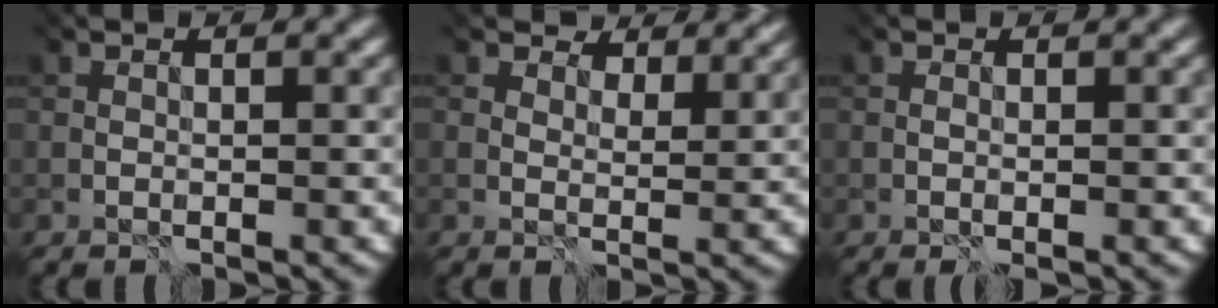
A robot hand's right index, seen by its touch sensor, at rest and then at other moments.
{"total": 5.3, "force": [4.3, 2.0, 2.3], "torque": [-0.036, -0.006, 0.080]}
{"total": 1.0, "force": [-0.7, 0.3, 0.6], "torque": [-0.005, 0.005, -0.007]}